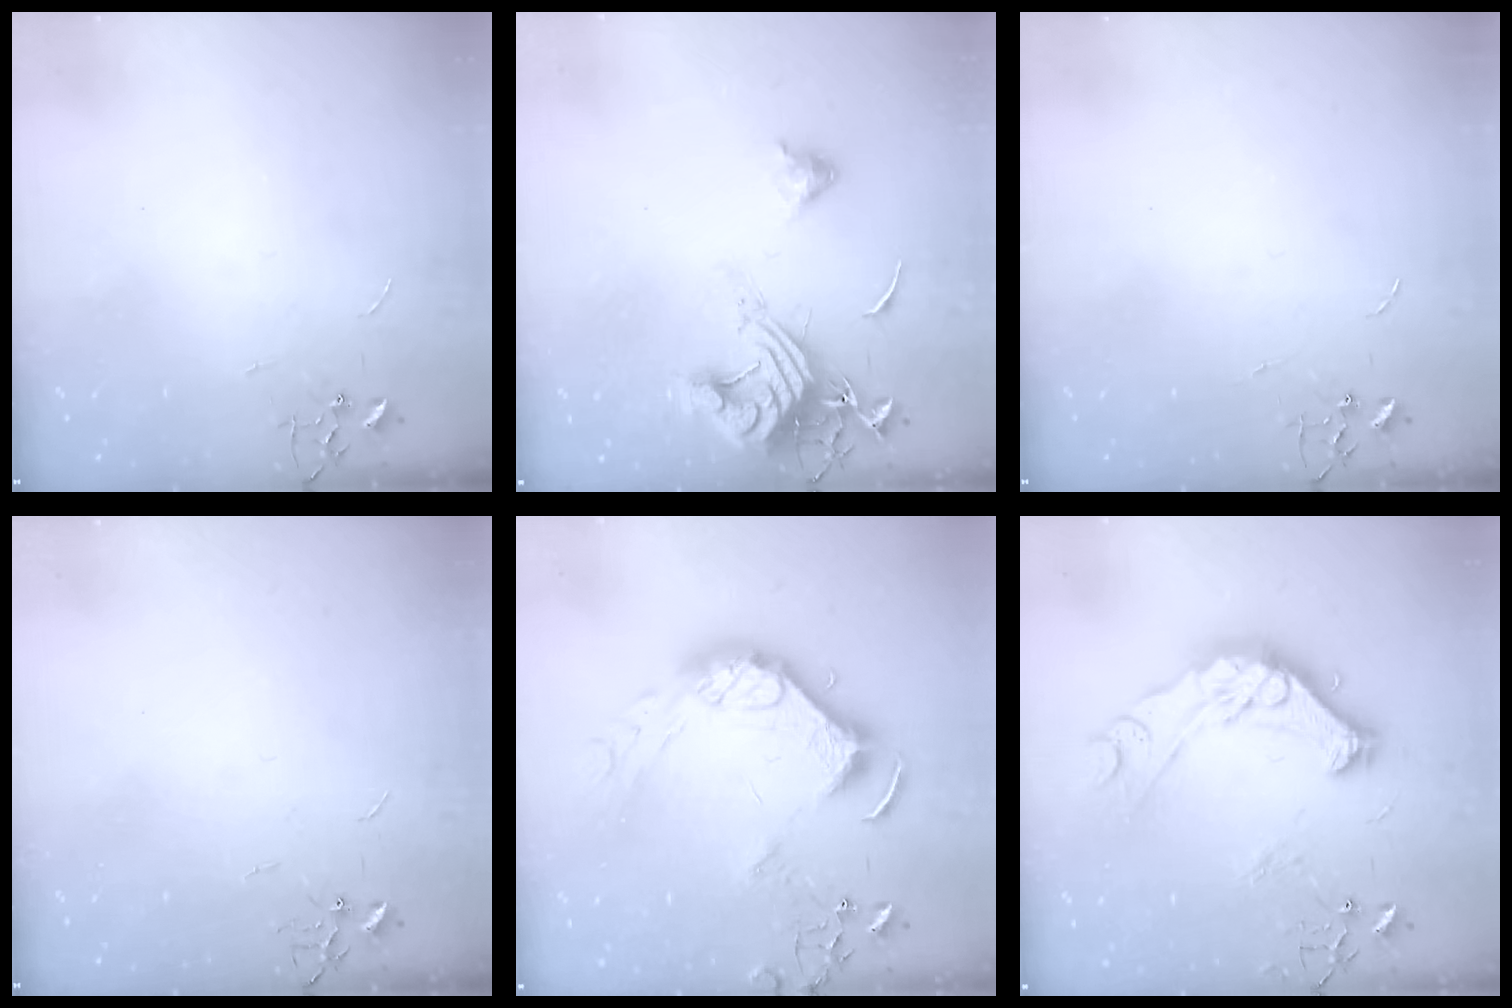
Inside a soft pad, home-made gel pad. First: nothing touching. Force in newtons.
{"total": 15.0, "press": 14.8, "slide": 1.8}
{"total": 0.0}
{"total": 0.0}
{"total": 16.9, "press": 16.8, "slide": 2.1}
{"total": 19.0, "press": 18.9, "slide": 1.9}